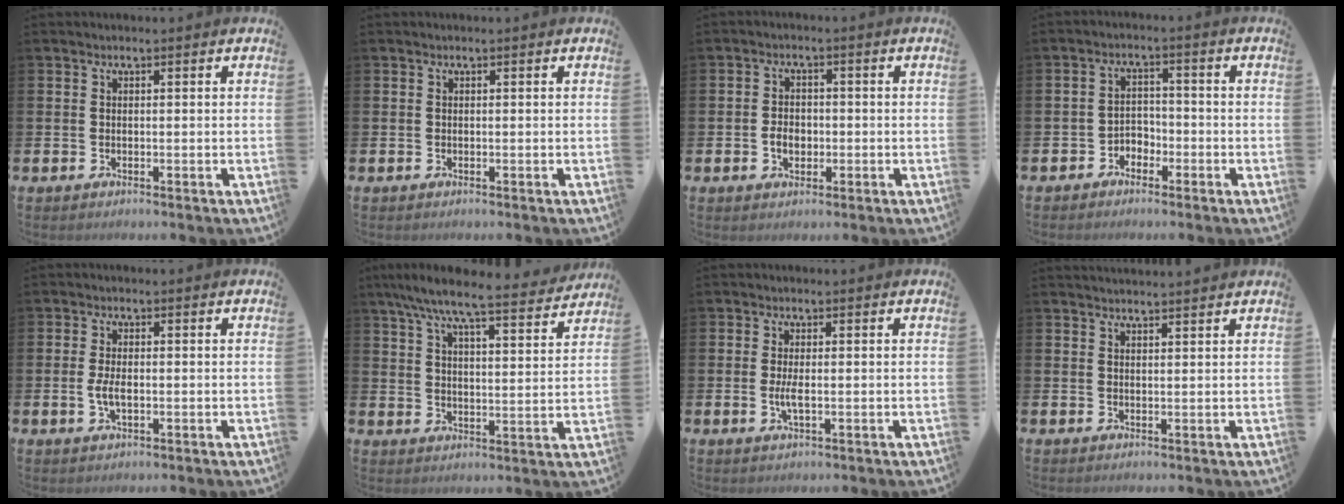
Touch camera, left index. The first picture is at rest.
{"total": 0.0}
{"total": 3.0, "force": [-0.8, 2.2, 1.9], "torque": [-0.013, -0.007, -0.022]}
{"total": 2.6, "force": [-2.1, 1.5, 0.2], "torque": [-0.012, 0.005, -0.049]}
{"total": 2.7, "force": [-0.3, 1.2, 2.3], "torque": [-0.044, -0.004, -0.010]}
{"total": 8.2, "force": [7.4, 0.9, 3.4], "torque": [-0.076, -0.053, 0.123]}
{"total": 2.1, "force": [-0.2, 0.5, 2.0], "torque": [-0.030, -0.005, -0.006]}
{"total": 2.0, "force": [2.0, -0.1, 0.1], "torque": [0.011, -0.014, 0.033]}